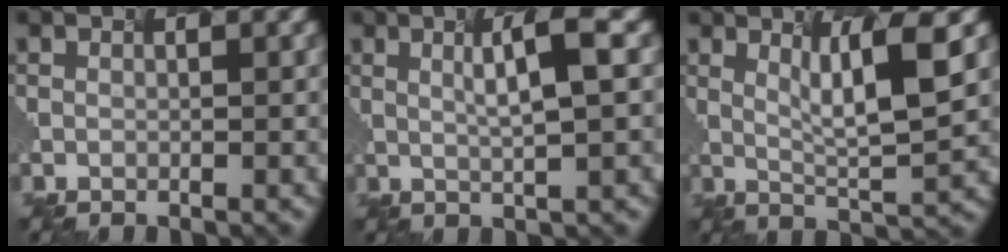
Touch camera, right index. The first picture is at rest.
{"total": 2.8, "force": [0.4, -0.7, 2.7], "torque": [-0.074, -0.002, 0.035]}
{"total": 3.7, "force": [1.1, -0.6, 3.4], "torque": [-0.096, -0.019, 0.051]}